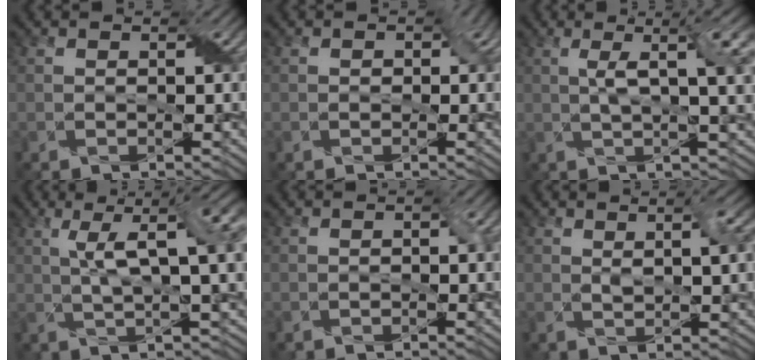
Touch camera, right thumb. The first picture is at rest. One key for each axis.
{"total": 1.9, "fx": 0.1, "fy": 1.6, "fz": 1.0, "tx": -0.021, "ty": -0.002, "tz": 0.001}
{"total": 7.3, "fx": 1.7, "fy": 1.5, "fz": 7.0, "tx": -0.109, "ty": 0.012, "tz": 0.030}
{"total": 10.2, "fx": 3.0, "fy": 2.7, "fz": 9.3, "tx": -0.155, "ty": 0.018, "tz": 0.051}
{"total": 0.7, "fx": -0.2, "fy": 0.3, "fz": 0.5, "tx": -0.009, "ty": 0.000, "tz": -0.004}
{"total": 2.8, "fx": 1.0, "fy": 0.5, "fz": 2.6, "tx": -0.049, "ty": 0.000, "tz": 0.019}